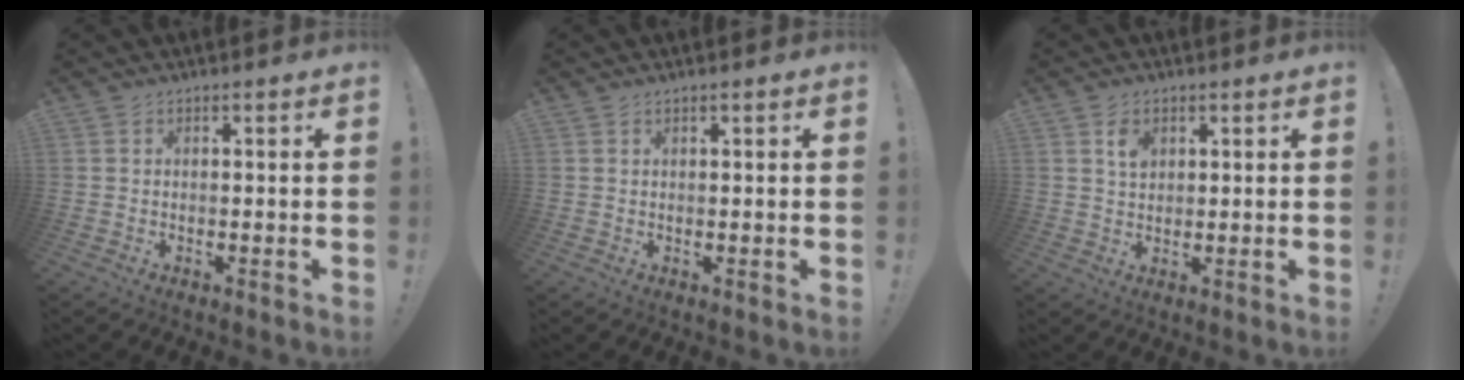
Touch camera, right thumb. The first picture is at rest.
{"total": 0.5, "force": [0.5, 0.0, 0.3], "torque": [0.000, -0.001, 0.007]}
{"total": 4.1, "force": [2.0, 2.7, 2.3], "torque": [-0.020, -0.011, 0.031]}